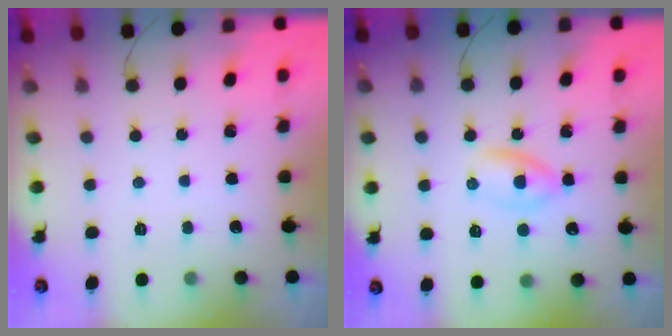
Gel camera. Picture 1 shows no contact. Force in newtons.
{"total": 2.7, "press": 2.5, "slide": 1.1}